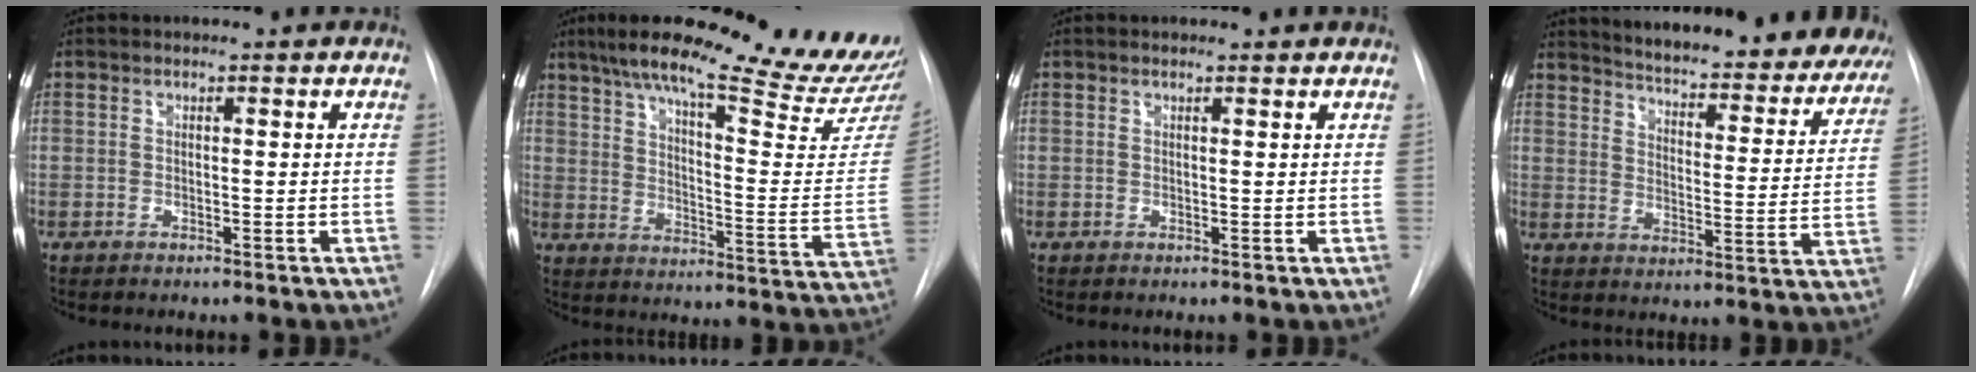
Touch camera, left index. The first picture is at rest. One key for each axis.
{"total": 29.9, "fx": 25.5, "fy": 2.1, "fz": 15.5, "tx": -0.220, "ty": -0.075, "tz": 0.331}
{"total": 1.4, "fx": 1.2, "fy": 0.1, "fz": 0.5, "tx": -0.011, "ty": 0.015, "tz": 0.017}
{"total": 29.8, "fx": 27.3, "fy": 6.2, "fz": 10.2, "tx": -0.155, "ty": -0.084, "tz": 0.326}